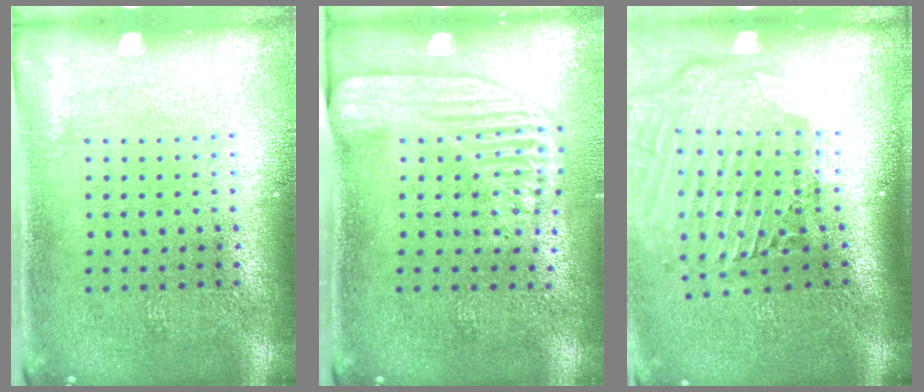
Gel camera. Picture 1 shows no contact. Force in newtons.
{"total": 2.2, "press": 1.7, "slide": 1.3}
{"total": 3.0, "press": 2.2, "slide": 2.0}